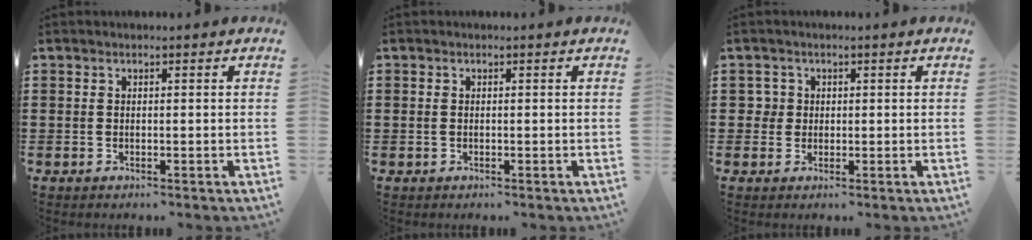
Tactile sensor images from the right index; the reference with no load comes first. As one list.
[{"total": 0.5, "force": [0.0, 0.3, 0.5], "torque": [-0.012, 0.000, -0.001]}, {"total": 2.2, "force": [0.3, 2.1, 0.7], "torque": [-0.022, 0.010, 0.004]}]